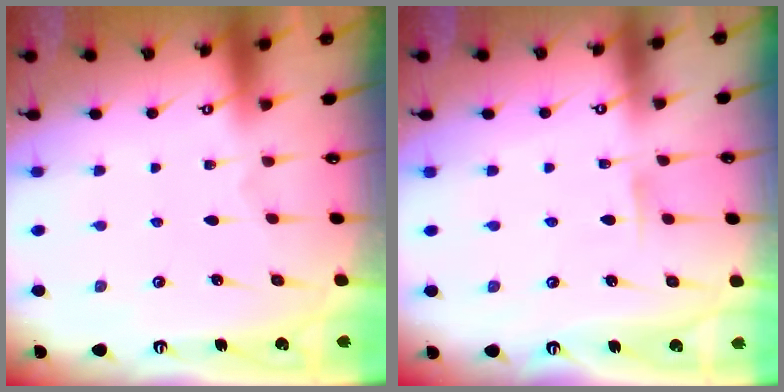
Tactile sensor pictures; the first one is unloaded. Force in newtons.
{"total": 3.2, "press": 3.2, "slide": 0.4}